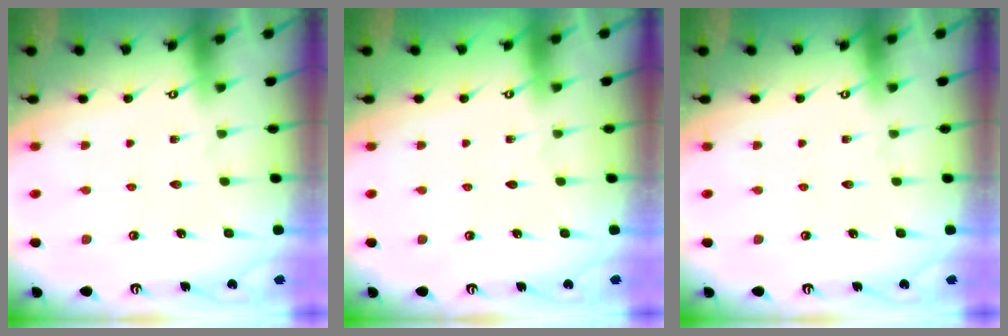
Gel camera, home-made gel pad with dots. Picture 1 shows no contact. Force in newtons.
{"total": 0.0}
{"total": 0.0}